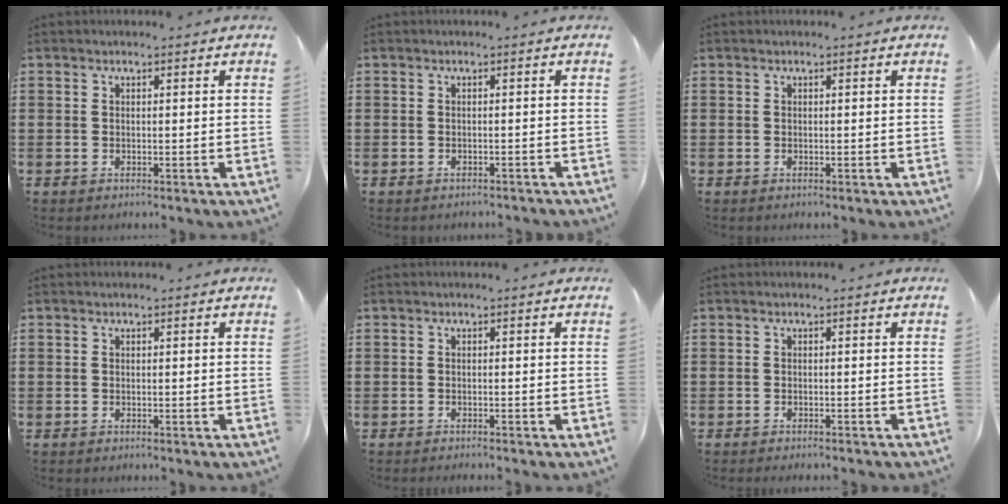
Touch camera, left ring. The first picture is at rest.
{"total": 0.6, "force": [-0.6, 0.1, 0.1], "torque": [-0.004, -0.001, -0.013]}
{"total": 0.0}
{"total": 0.0}
{"total": 0.5, "force": [-0.5, -0.1, 0.1], "torque": [-0.004, -0.003, -0.010]}
{"total": 0.7, "force": [-0.6, -0.1, 0.2], "torque": [-0.004, -0.002, -0.012]}